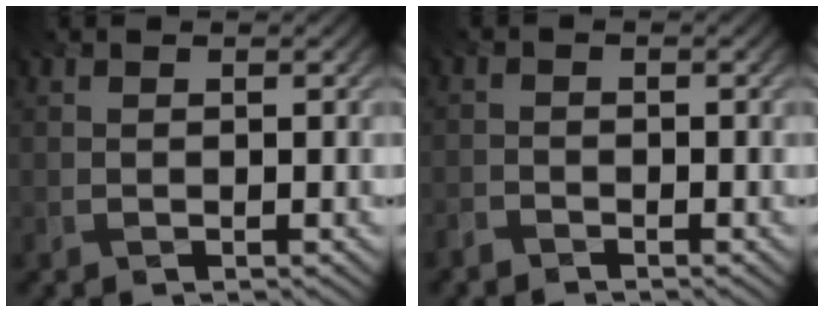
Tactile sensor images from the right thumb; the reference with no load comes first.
{"total": 2.7, "force": [-2.6, 0.2, -0.3], "torque": [0.007, -0.003, -0.062]}